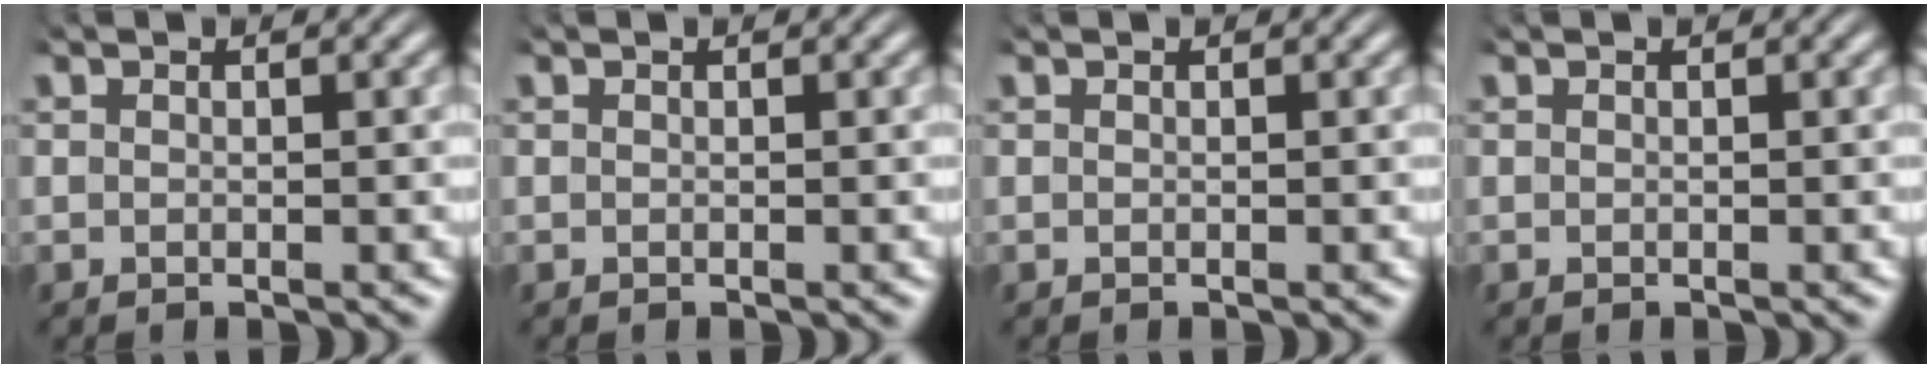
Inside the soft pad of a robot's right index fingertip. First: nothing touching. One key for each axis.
{"total": 0.0}
{"total": 0.0}
{"total": 0.0}